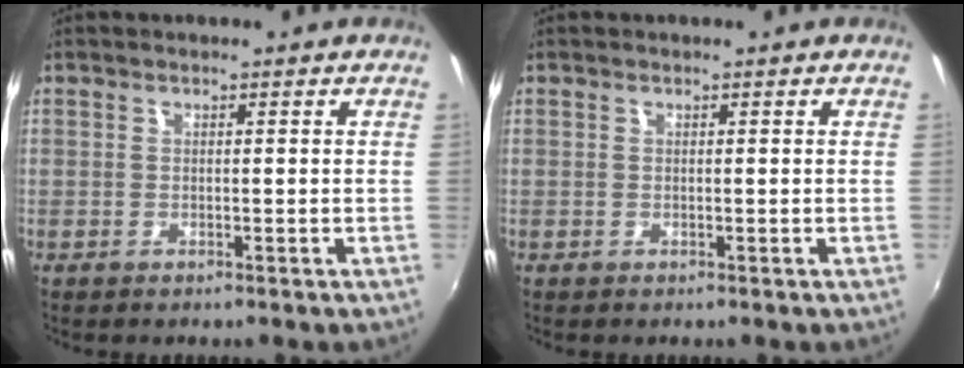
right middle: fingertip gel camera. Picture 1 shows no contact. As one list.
[{"total": 0.0}]